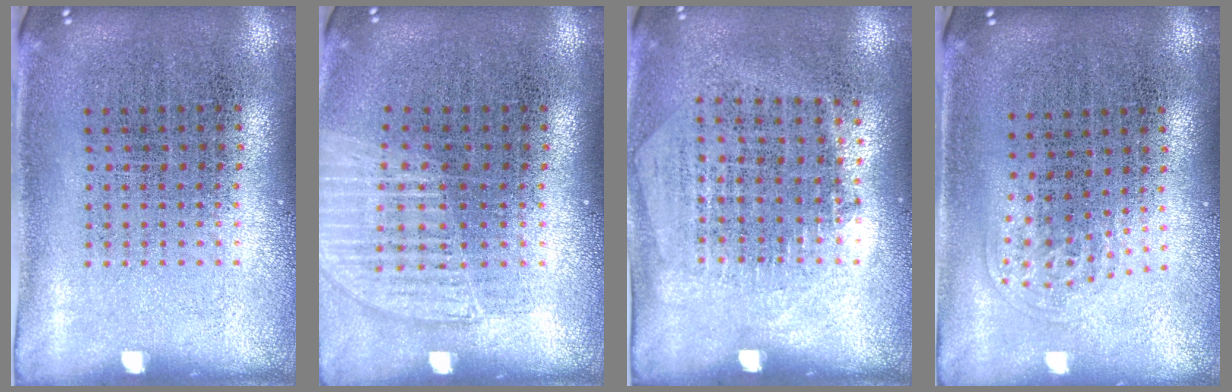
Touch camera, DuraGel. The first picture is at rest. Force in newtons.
{"total": 1.1, "press": 1.1, "slide": 0.3}
{"total": 1.3, "press": 1.1, "slide": 0.6}
{"total": 0.9, "press": 0.6, "slide": 0.7}